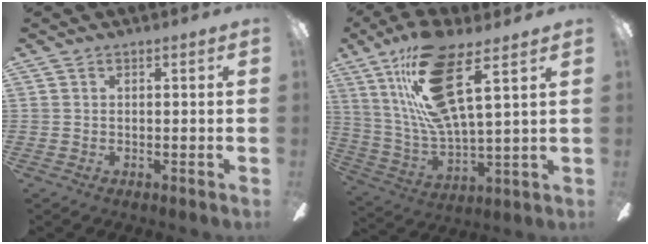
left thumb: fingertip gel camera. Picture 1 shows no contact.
{"total": 20.1, "force": [10.2, 5.6, 16.4], "torque": [-0.348, -0.030, 0.162]}